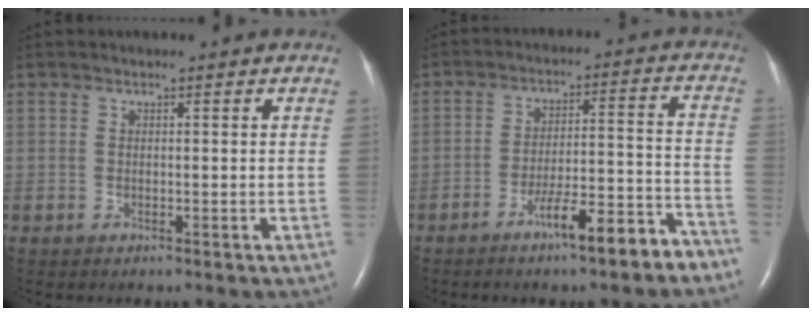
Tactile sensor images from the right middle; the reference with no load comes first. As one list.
[{"total": 10.0, "force": [-7.2, 1.3, 6.8], "torque": [-0.099, 0.016, -0.106]}]